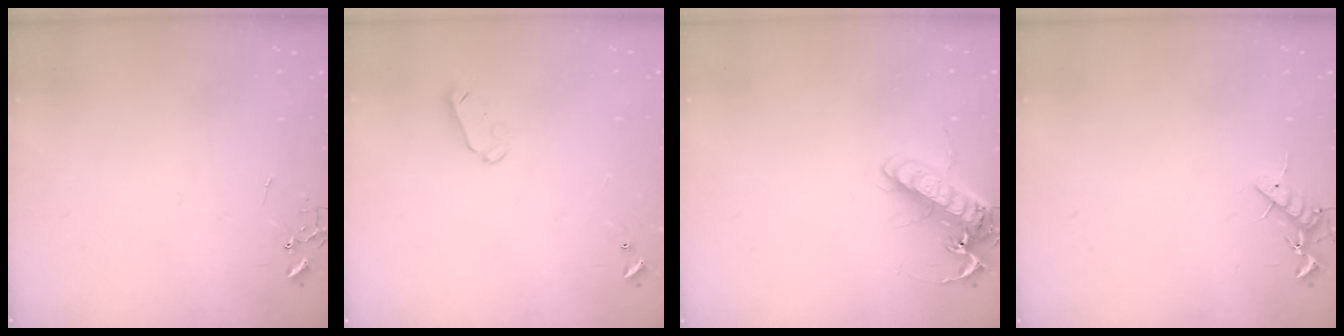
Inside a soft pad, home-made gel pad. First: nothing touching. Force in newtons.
{"total": 5.9, "press": 5.9, "slide": 0.6}
{"total": 14.8, "press": 14.6, "slide": 2.4}
{"total": 8.0, "press": 7.9, "slide": 1.4}